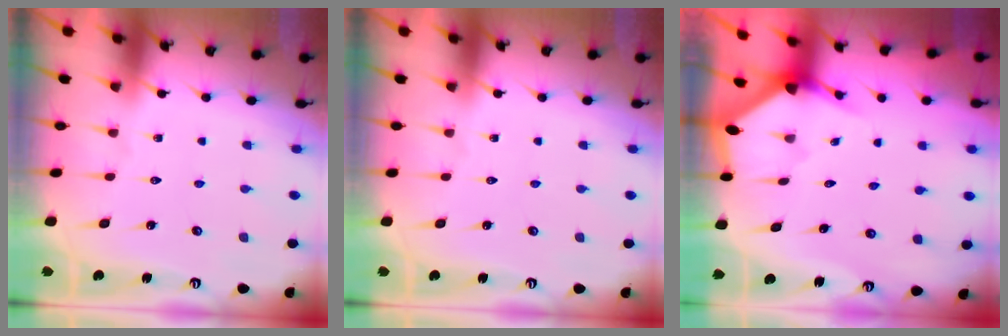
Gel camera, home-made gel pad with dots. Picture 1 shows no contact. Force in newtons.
{"total": 0.0}
{"total": 2.4, "press": 2.4, "slide": 0.2}